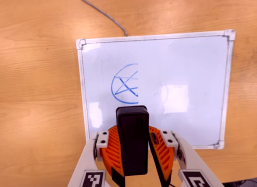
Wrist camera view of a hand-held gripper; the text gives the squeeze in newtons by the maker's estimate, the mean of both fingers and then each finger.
{"total": 7.3, "left": 8.2, "right": 6.4}